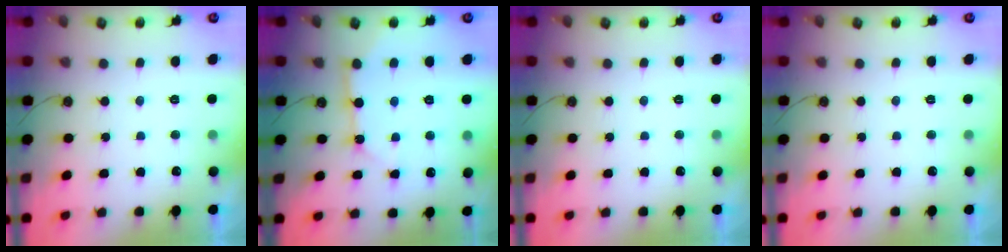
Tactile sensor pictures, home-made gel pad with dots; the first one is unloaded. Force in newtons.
{"total": 7.6, "press": 7.6, "slide": 0.6}
{"total": 0.0}
{"total": 0.0}